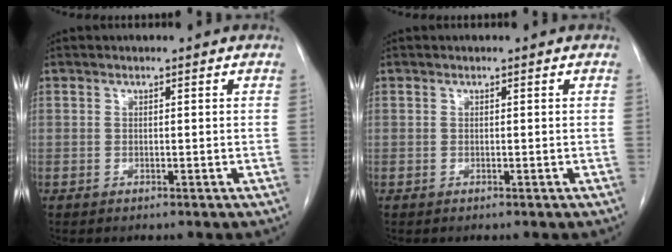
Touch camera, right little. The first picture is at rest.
{"total": 0.0}